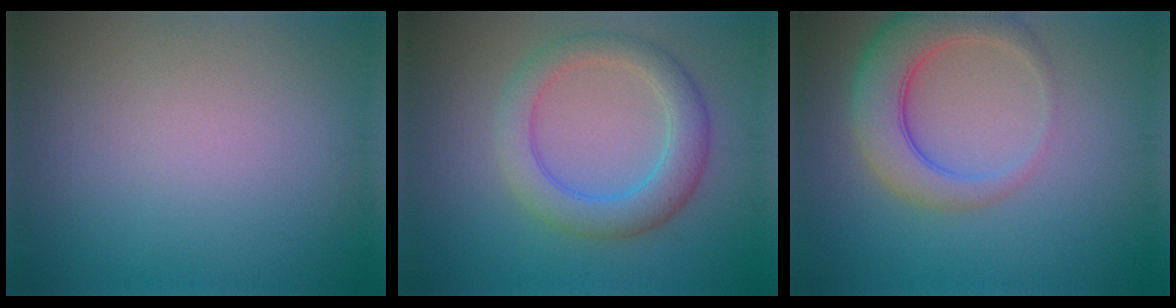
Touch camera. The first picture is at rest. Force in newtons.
{"total": 4.6, "press": 4.6, "slide": 0.1}
{"total": 5.6, "press": 5.6, "slide": 0.5}